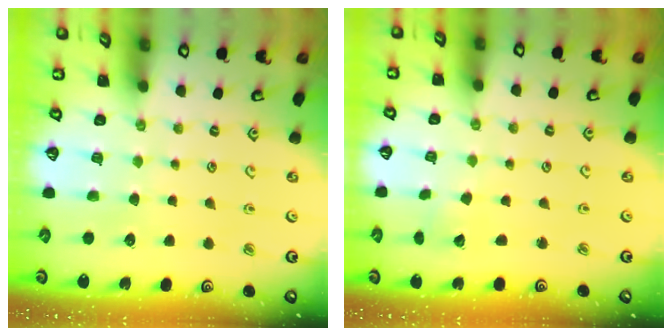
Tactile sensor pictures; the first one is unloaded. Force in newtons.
{"total": 2.3, "press": 2.3, "slide": 0.3}